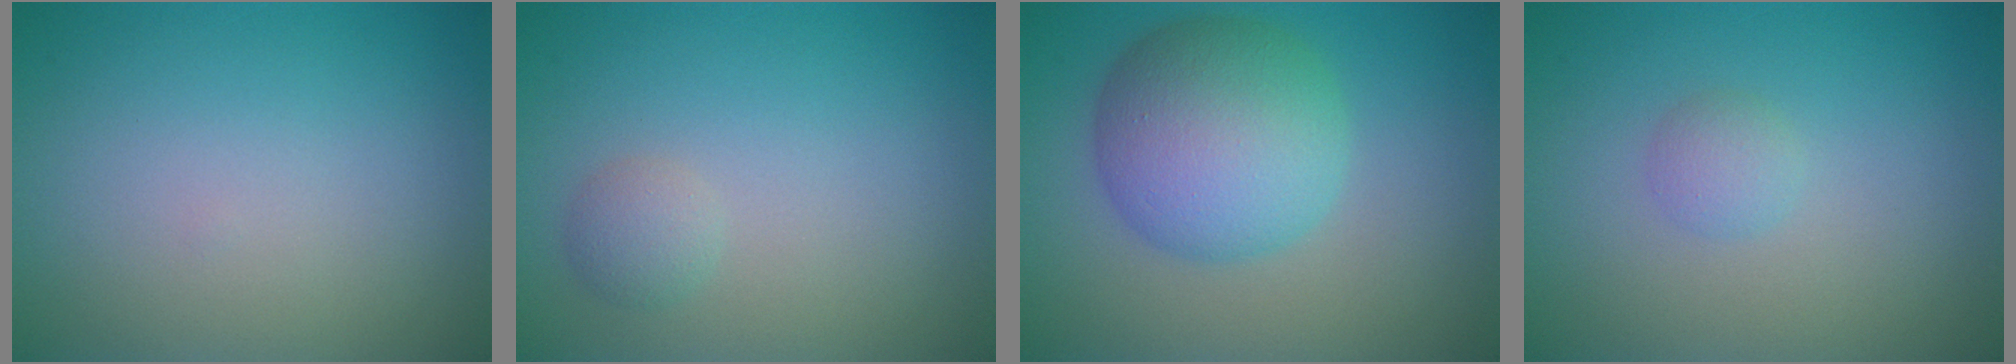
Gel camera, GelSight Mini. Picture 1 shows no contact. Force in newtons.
{"total": 1.3, "press": 1.3, "slide": 0.0}
{"total": 7.8, "press": 7.8, "slide": 0.2}
{"total": 1.3, "press": 1.3, "slide": 0.1}